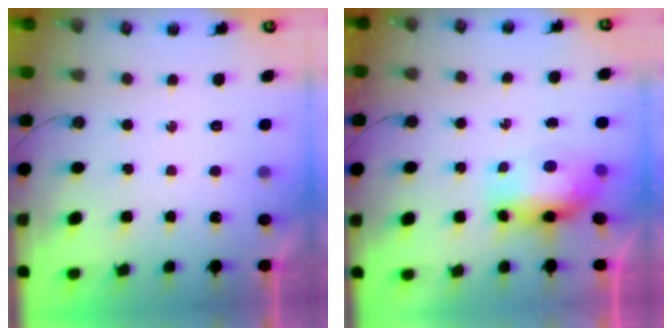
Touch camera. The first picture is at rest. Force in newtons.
{"total": 8.6, "press": 8.5, "slide": 1.0}